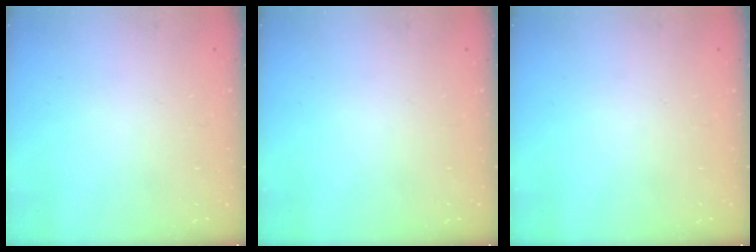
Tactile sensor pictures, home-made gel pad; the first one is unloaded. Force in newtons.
{"total": 0.0}
{"total": 0.0}